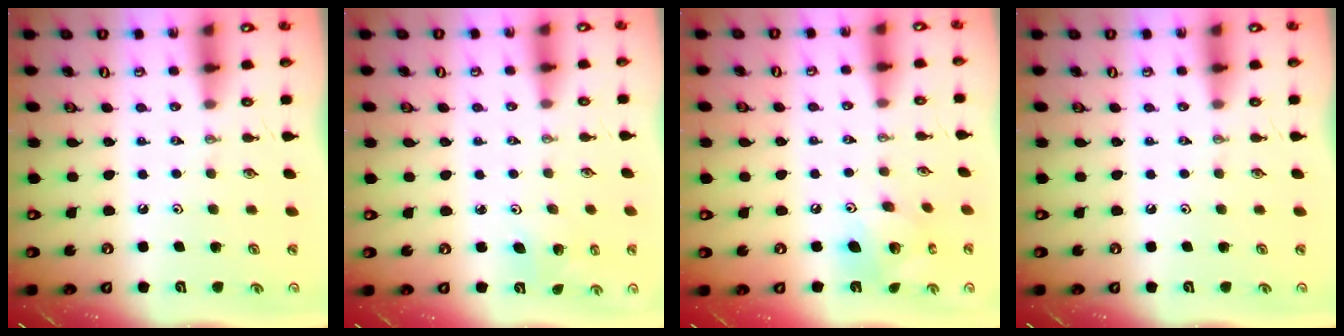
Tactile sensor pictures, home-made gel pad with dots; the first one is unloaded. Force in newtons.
{"total": 3.1, "press": 3.1, "slide": 0.2}
{"total": 11.7, "press": 11.6, "slide": 1.1}
{"total": 0.0}